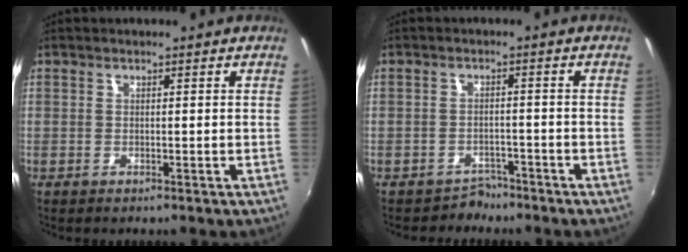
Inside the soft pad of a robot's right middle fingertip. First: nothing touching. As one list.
[{"total": 3.1, "force": [-2.6, 1.8, -0.4], "torque": [0.002, 0.006, -0.041]}]